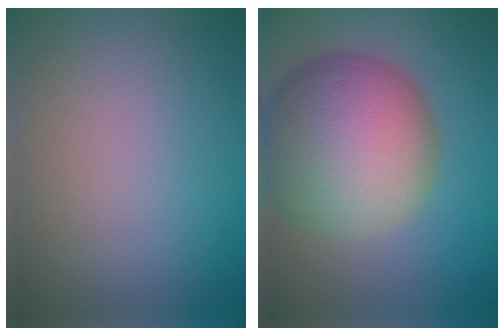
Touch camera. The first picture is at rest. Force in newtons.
{"total": 13.5, "press": 13.5, "slide": 0.2}